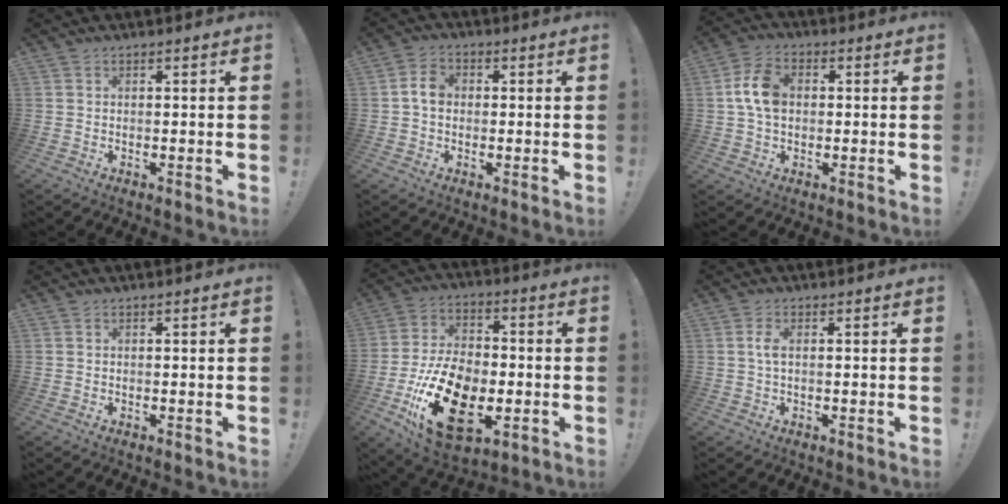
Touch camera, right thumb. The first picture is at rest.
{"total": 5.2, "force": [0.0, 3.8, 3.5], "torque": [-0.052, 0.011, 0.001]}
{"total": 9.9, "force": [0.9, 6.7, 7.1], "torque": [-0.134, 0.011, 0.020]}
{"total": 0.0}
{"total": 23.1, "force": [-7.8, 14.1, 16.5], "torque": [-0.307, 0.044, -0.119]}
{"total": 2.5, "force": [0.2, 0.8, 2.4], "torque": [-0.043, 0.002, 0.001]}